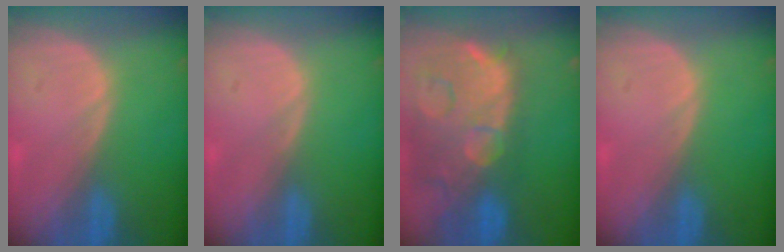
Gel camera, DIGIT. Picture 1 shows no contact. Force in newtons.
{"total": 0.0}
{"total": 15.0, "press": 12.0, "slide": 9.0}
{"total": 0.0}